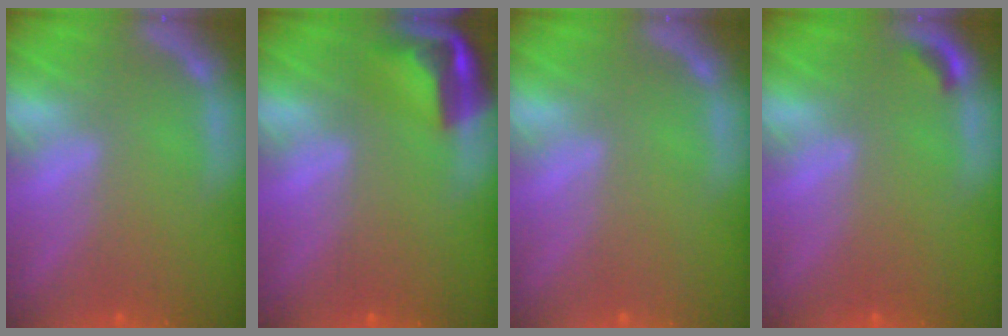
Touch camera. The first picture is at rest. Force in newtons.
{"total": 5.0}
{"total": 0.0}
{"total": 0.9}